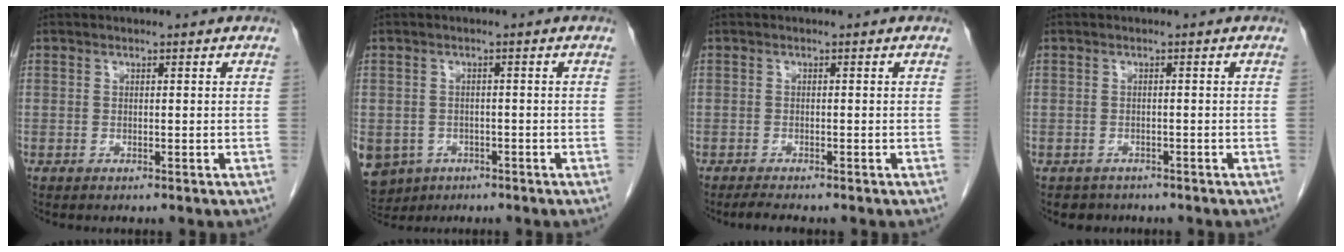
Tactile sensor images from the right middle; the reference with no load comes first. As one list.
[{"total": 9.7, "force": [-5.2, 7.7, 2.7], "torque": [-0.086, -0.005, -0.070]}, {"total": 2.0, "force": [-1.7, 0.1, 1.0], "torque": [-0.024, -0.006, -0.029]}, {"total": 2.3, "force": [-1.8, 1.4, -0.2], "torque": [-0.007, 0.003, -0.027]}]